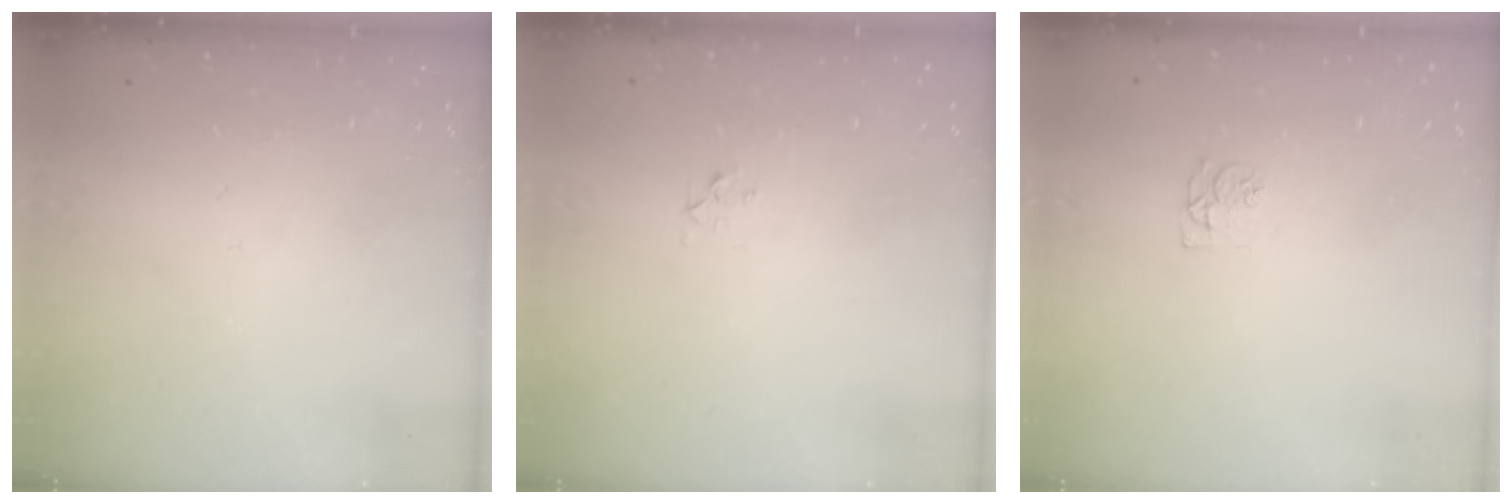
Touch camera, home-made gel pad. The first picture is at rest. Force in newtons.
{"total": 2.3, "press": 2.3, "slide": 0.2}
{"total": 4.9, "press": 4.9, "slide": 0.6}